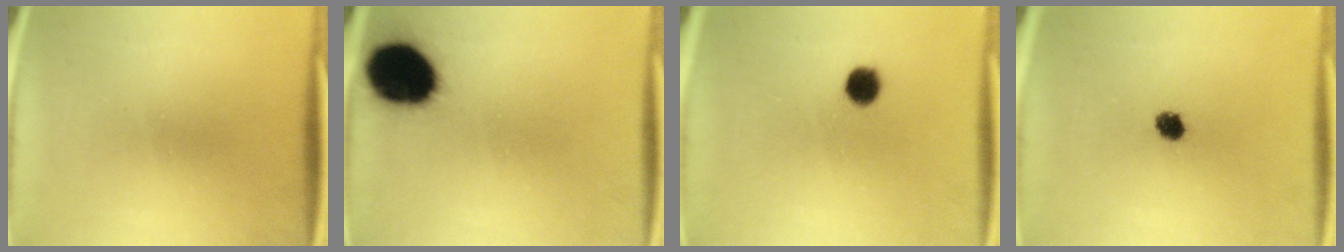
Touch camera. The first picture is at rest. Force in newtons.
{"total": 17.8}
{"total": 4.3}
{"total": 3.5}